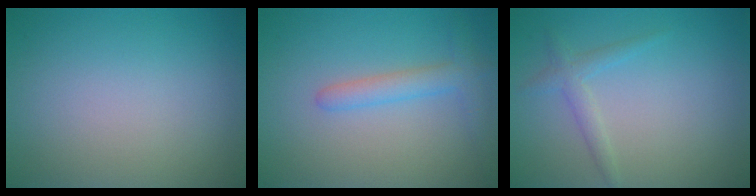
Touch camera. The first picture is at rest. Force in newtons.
{"total": 2.5, "press": 2.5, "slide": 0.2}
{"total": 1.6, "press": 1.6, "slide": 0.1}